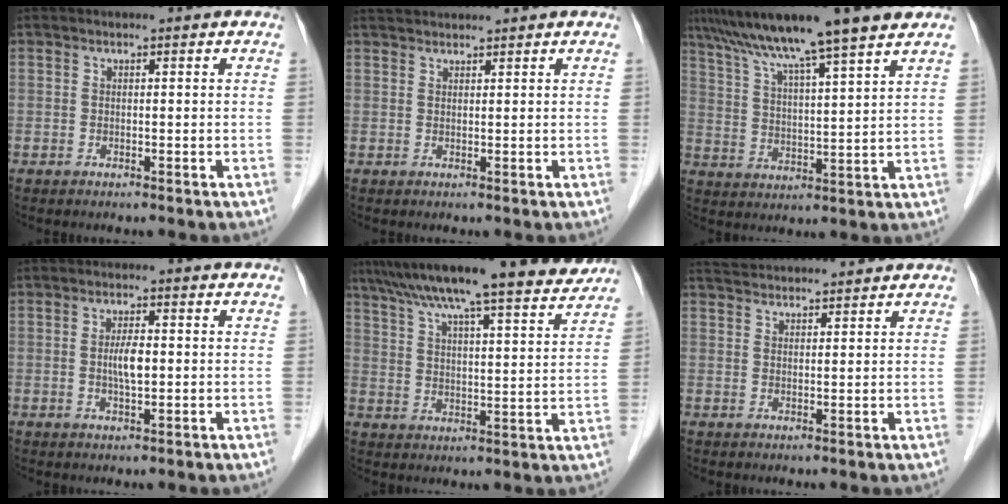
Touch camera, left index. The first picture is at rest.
{"total": 3.7, "force": [3.5, 0.2, 0.9], "torque": [-0.014, 0.038, 0.065]}
{"total": 15.2, "force": [11.6, -0.6, 9.8], "torque": [-0.167, 0.028, 0.183]}
{"total": 3.4, "force": [0.0, 0.9, 3.3], "torque": [-0.063, 0.001, 0.000]}
{"total": 18.9, "force": [16.0, 1.4, 9.9], "torque": [-0.159, 0.018, 0.226]}
{"total": 9.2, "force": [8.9, 0.8, 2.3], "torque": [-0.043, 0.035, 0.133]}